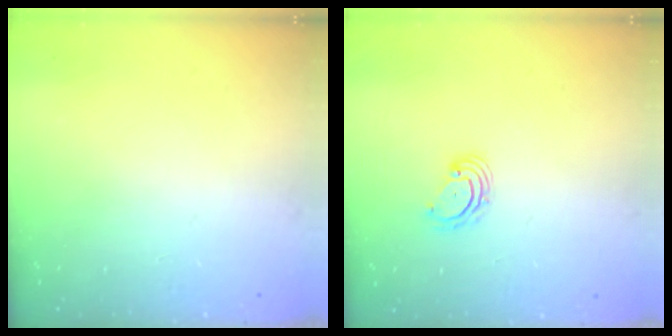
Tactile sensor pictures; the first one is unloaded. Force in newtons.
{"total": 3.7, "press": 3.7, "slide": 0.4}